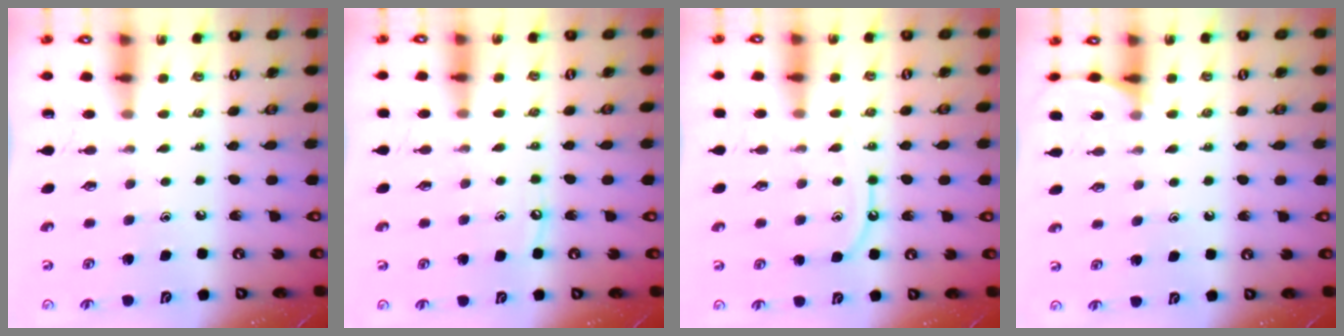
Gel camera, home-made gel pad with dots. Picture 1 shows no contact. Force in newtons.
{"total": 4.7, "press": 4.7, "slide": 0.7}
{"total": 7.6, "press": 7.5, "slide": 0.8}
{"total": 5.4, "press": 5.4, "slide": 0.7}